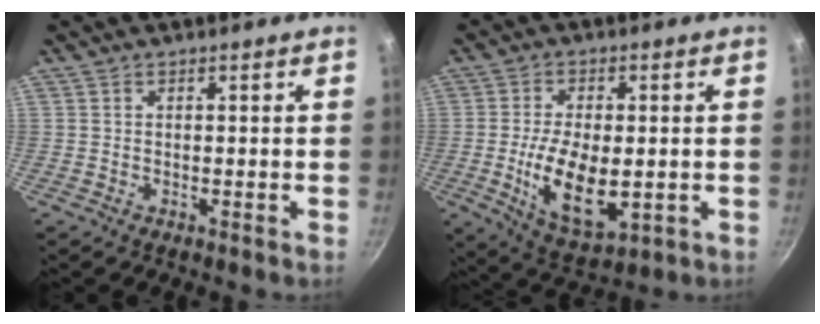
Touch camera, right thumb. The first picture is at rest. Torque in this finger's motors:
{"motor_torque": [-0.44, 1.02, 1.27, -0.29, 0.13]}